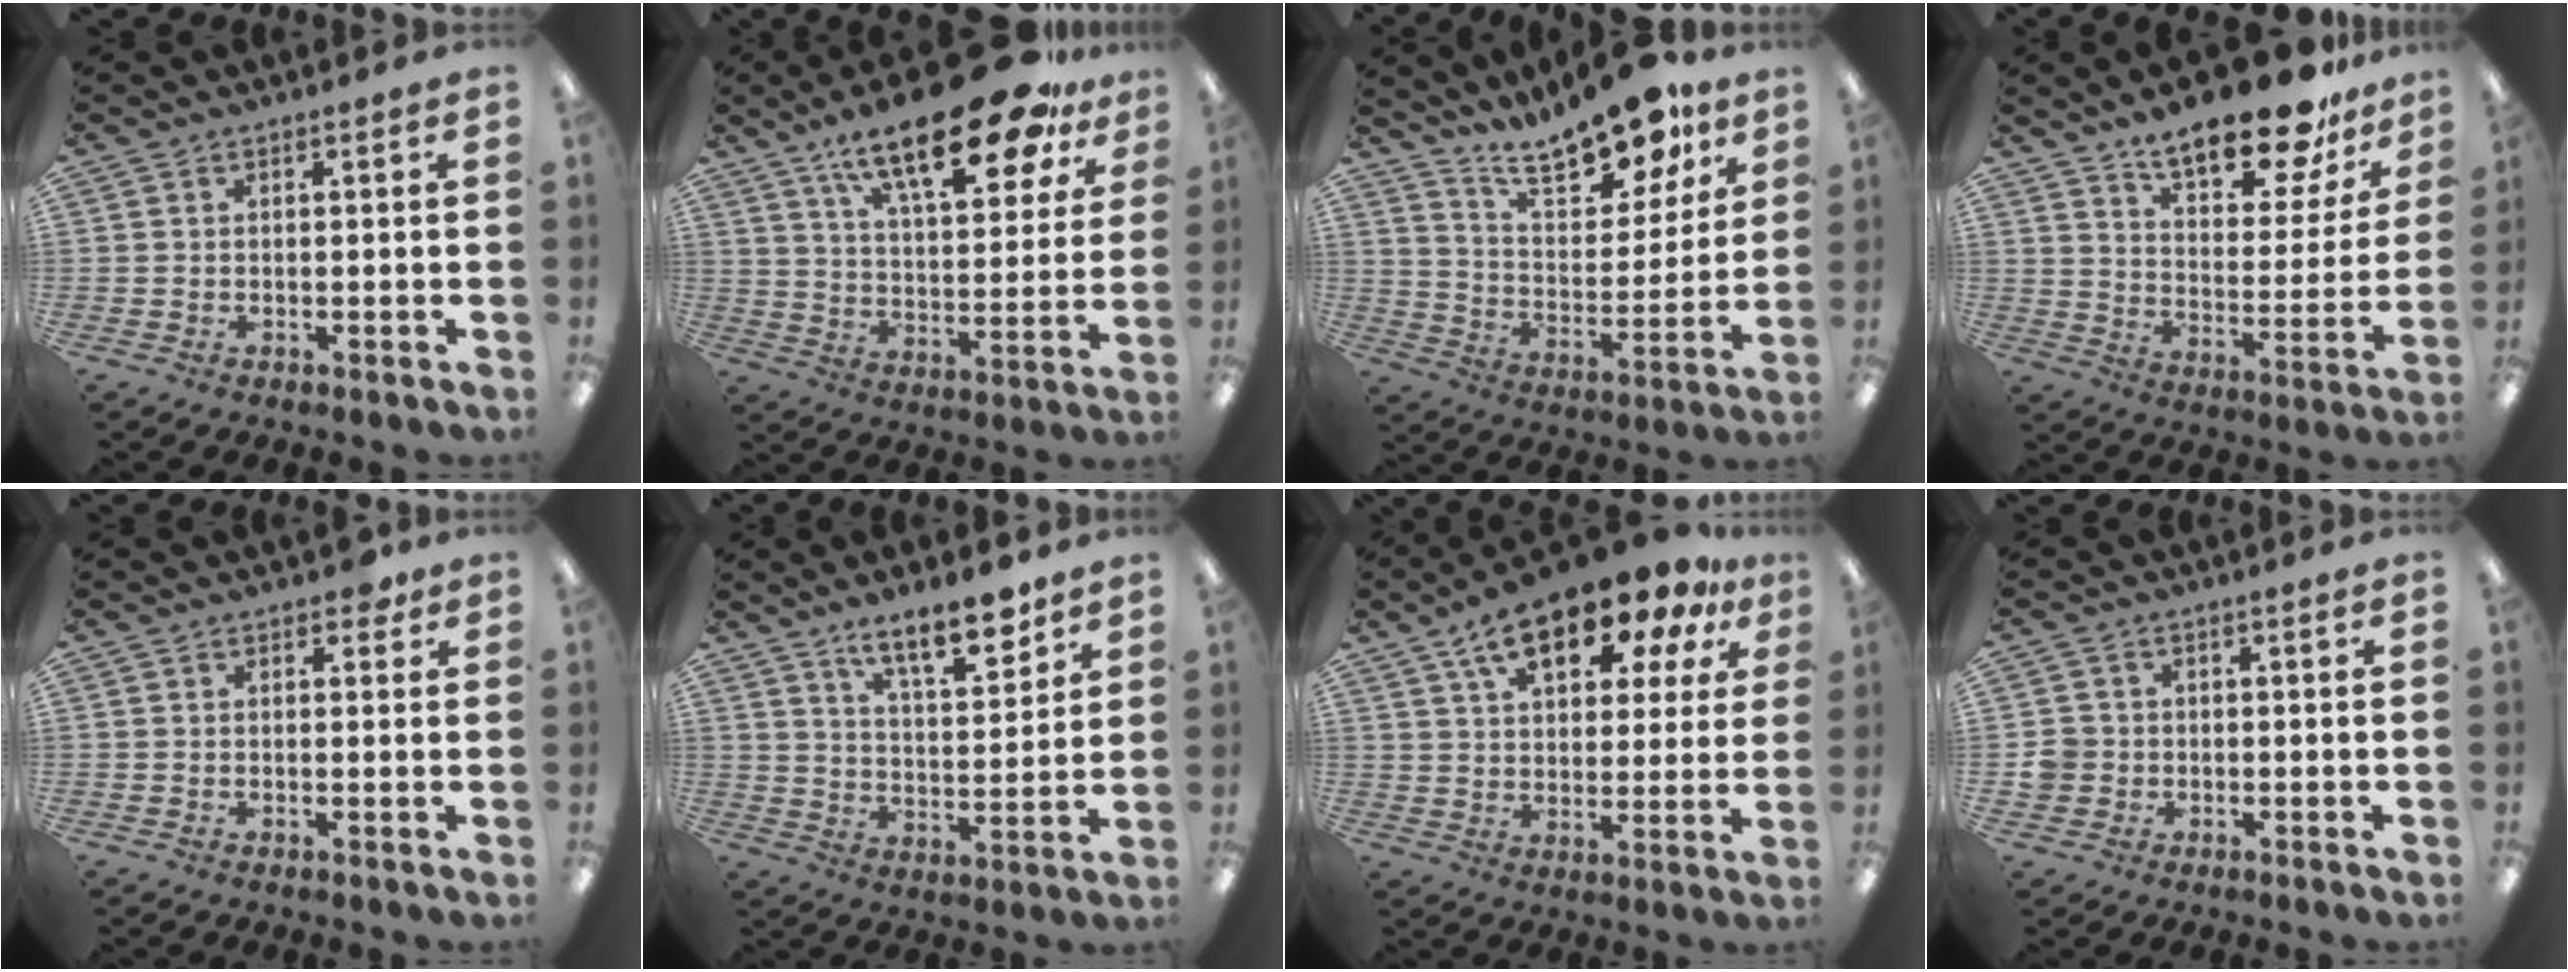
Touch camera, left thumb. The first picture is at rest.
{"total": 22.2, "force": [15.2, 7.4, 14.4], "torque": [-0.219, -0.087, 0.249]}
{"total": 18.2, "force": [14.9, 6.1, 8.4], "torque": [-0.143, -0.096, 0.259]}
{"total": 18.2, "force": [15.0, 5.5, 8.8], "torque": [-0.138, -0.101, 0.255]}
{"total": 2.2, "force": [1.3, 1.3, 1.2], "torque": [-0.010, -0.002, 0.019]}
{"total": 11.5, "force": [9.2, 3.4, 6.1], "torque": [-0.083, -0.060, 0.159]}
{"total": 16.7, "force": [11.2, 7.0, 10.2], "torque": [-0.167, -0.055, 0.190]}
{"total": 3.6, "force": [-0.6, 3.5, 0.6], "torque": [-0.006, 0.003, -0.012]}